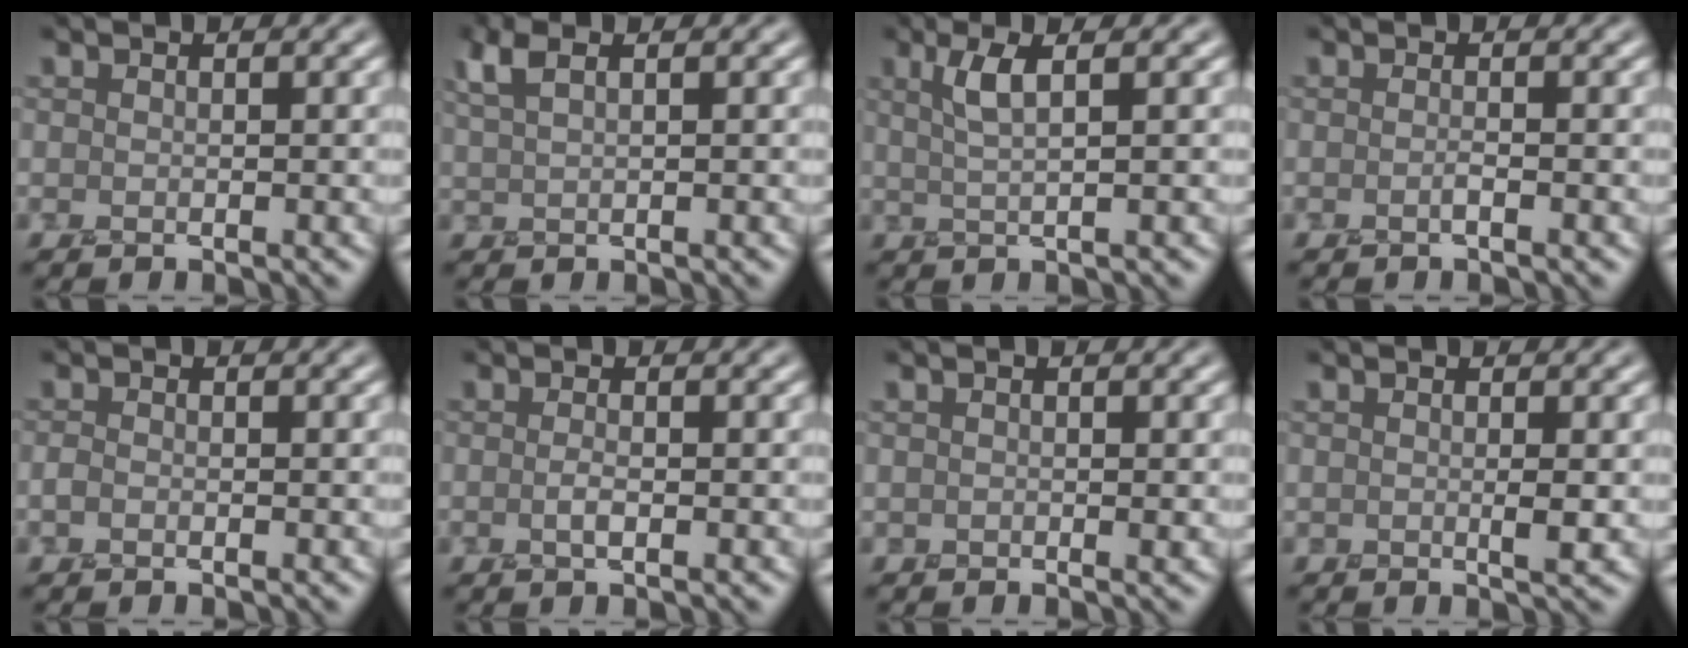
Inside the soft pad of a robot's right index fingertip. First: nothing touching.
{"total": 2.4, "force": [1.5, 0.7, 1.7], "torque": [-0.037, 0.007, 0.032]}
{"total": 3.0, "force": [1.1, 0.8, 2.6], "torque": [-0.039, 0.002, 0.018]}
{"total": 0.7, "force": [-0.3, 0.1, 0.7], "torque": [-0.011, 0.000, -0.008]}
{"total": 0.8, "force": [-0.4, 0.4, 0.5], "torque": [-0.011, -0.002, -0.009]}
{"total": 1.2, "force": [-0.2, 0.3, 1.2], "torque": [-0.022, 0.000, -0.006]}
{"total": 0.7, "force": [0.0, 0.5, 0.5], "torque": [-0.007, -0.002, 0.000]}
{"total": 1.6, "force": [0.0, 0.6, 1.4], "torque": [-0.027, -0.007, -0.001]}